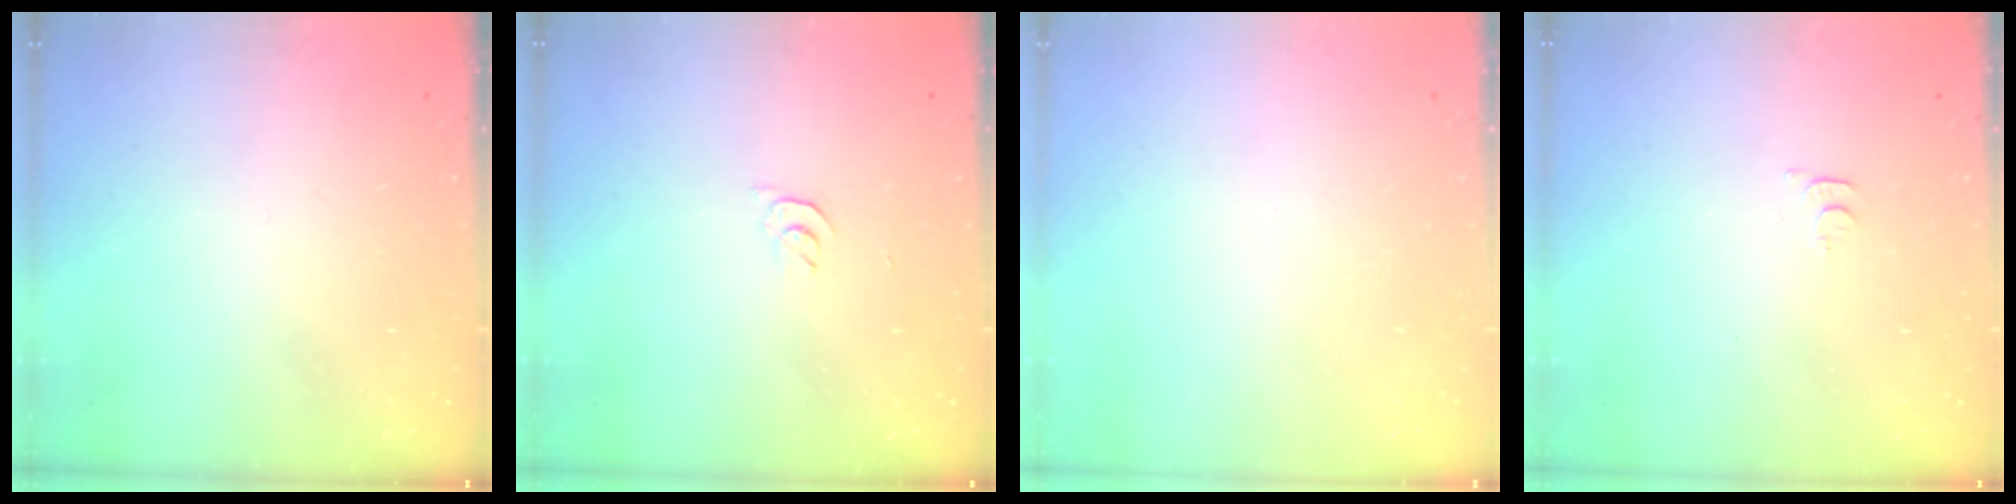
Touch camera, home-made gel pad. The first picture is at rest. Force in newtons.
{"total": 3.3, "press": 3.2, "slide": 0.5}
{"total": 1.5, "press": 1.5, "slide": 0.1}
{"total": 3.6, "press": 3.6, "slide": 0.4}